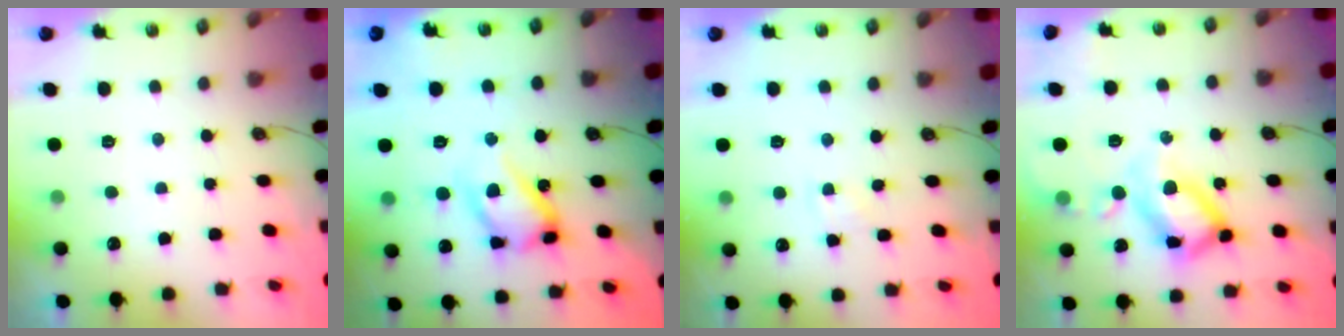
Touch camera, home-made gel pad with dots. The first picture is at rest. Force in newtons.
{"total": 16.8, "press": 16.8, "slide": 1.5}
{"total": 2.7, "press": 2.7, "slide": 0.4}
{"total": 19.3, "press": 19.2, "slide": 1.8}